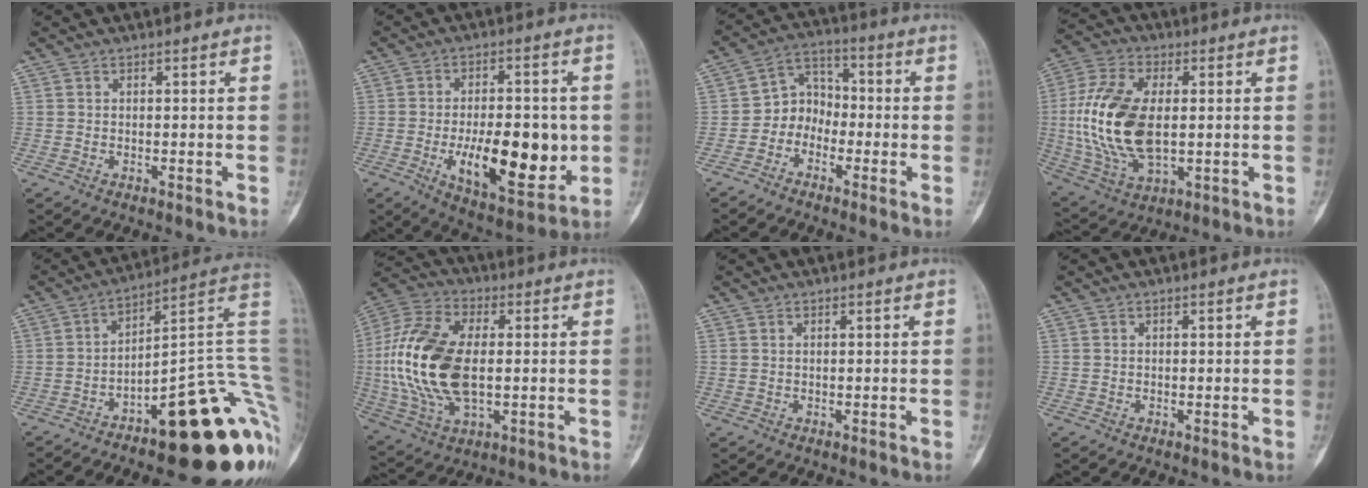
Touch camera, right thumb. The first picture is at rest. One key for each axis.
{"total": 18.2, "fx": -3.0, "fy": 8.3, "fz": 15.9, "tx": -0.211, "ty": -0.009, "tz": -0.035}
{"total": 6.9, "fx": -2.4, "fy": 5.7, "fz": 3.1, "tx": -0.019, "ty": 0.041, "tz": -0.060}
{"total": 18.8, "fx": 0.3, "fy": 10.3, "fz": 15.7, "tx": -0.332, "ty": -0.004, "tz": 0.013}
{"total": 26.0, "fx": -9.8, "fy": 8.1, "fz": 22.7, "tx": -0.198, "ty": 0.086, "tz": -0.130}
{"total": 21.2, "fx": -0.1, "fy": 11.5, "fz": 17.8, "tx": -0.381, "ty": 0.002, "tz": 0.002}
{"total": 0.7, "fx": 0.2, "fy": 0.4, "fz": 0.5, "tx": -0.015, "ty": 0.009, "tz": 0.009}
{"total": 0.0}